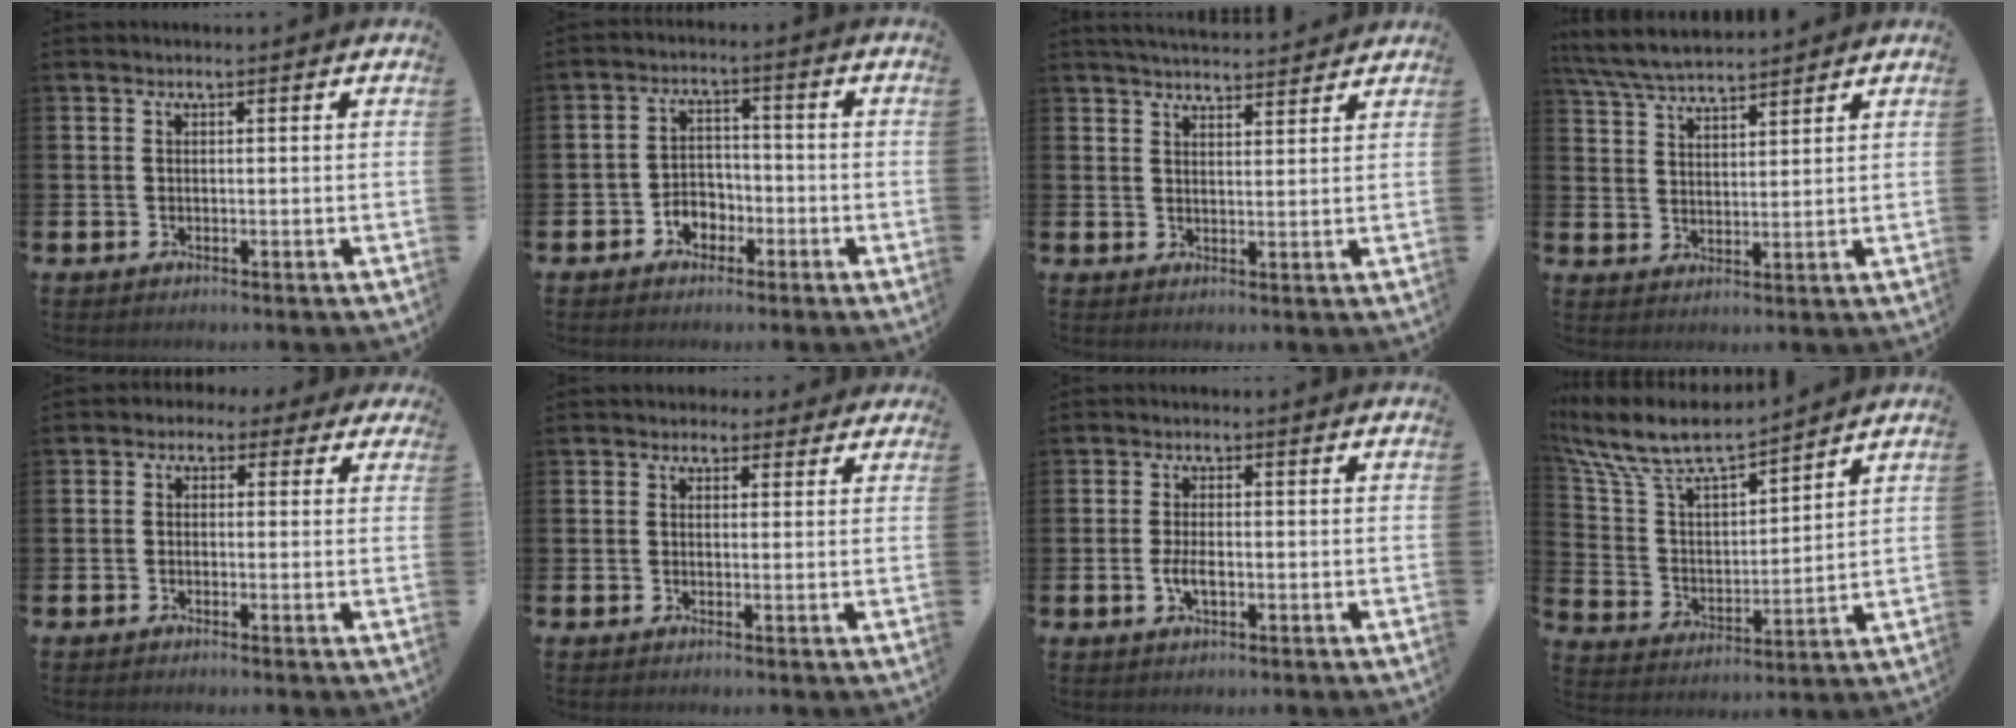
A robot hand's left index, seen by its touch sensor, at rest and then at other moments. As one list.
[{"total": 3.3, "force": [-2.1, 2.5, 0.9], "torque": [-0.017, 0.003, -0.048]}, {"total": 4.0, "force": [4.0, 0.3, 0.3], "torque": [-0.011, -0.023, 0.072]}, {"total": 6.0, "force": [5.8, 0.7, 1.3], "torque": [-0.049, -0.024, 0.107]}, {"total": 1.3, "force": [-0.5, 1.1, 0.3], "torque": [-0.012, 0.007, -0.015]}, {"total": 1.7, "force": [1.3, 1.1, -0.1], "torque": [0.011, 0.001, 0.020]}, {"total": 2.8, "force": [-0.6, 1.2, 2.4], "torque": [-0.045, -0.004, -0.015]}, {"total": 9.3, "force": [8.5, 2.1, 3.3], "torque": [-0.110, -0.055, 0.149]}]